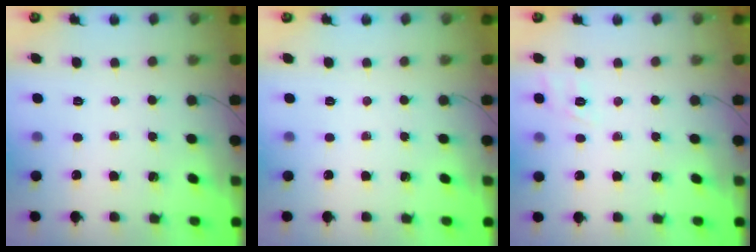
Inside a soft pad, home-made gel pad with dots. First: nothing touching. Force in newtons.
{"total": 0.0}
{"total": 3.0, "press": 2.4, "slide": 1.7}